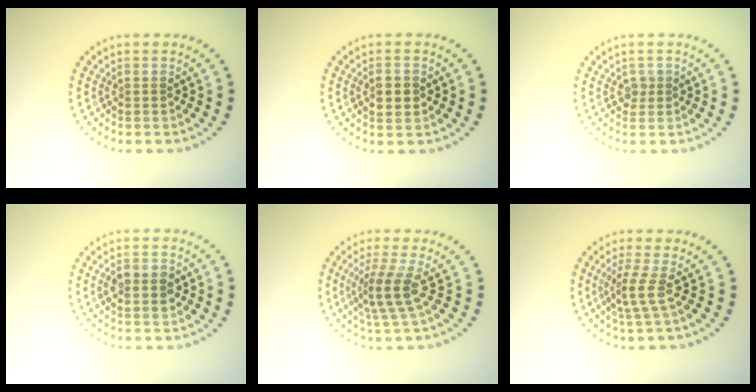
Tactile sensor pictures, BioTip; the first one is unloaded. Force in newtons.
{"total": 2.6, "press": 2.6, "slide": 0.0}
{"total": 0.9, "press": 0.7, "slide": 0.4}
{"total": 2.8, "press": 2.8, "slide": 0.1}
{"total": 3.2, "press": 2.4, "slide": 2.2}
{"total": 2.3, "press": 1.6, "slide": 1.6}